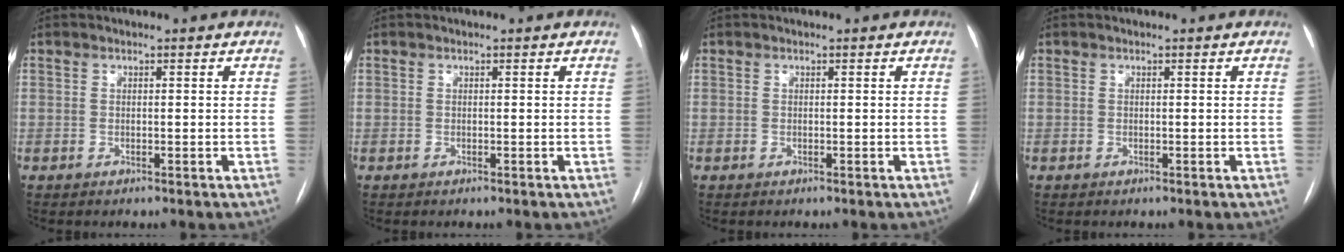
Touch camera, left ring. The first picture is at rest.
{"total": 0.0}
{"total": 0.0}
{"total": 0.0}